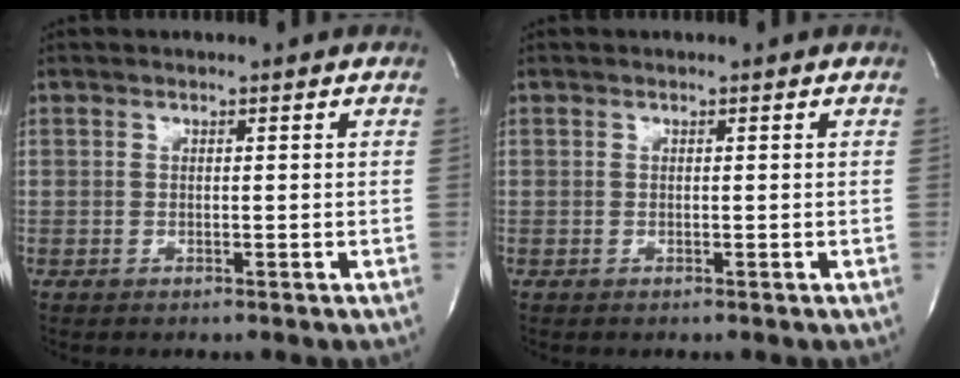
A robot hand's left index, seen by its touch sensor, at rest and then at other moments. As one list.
[{"total": 0.0}]